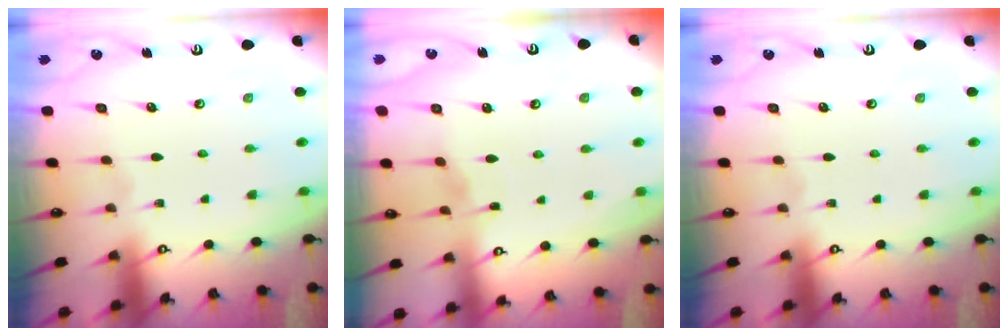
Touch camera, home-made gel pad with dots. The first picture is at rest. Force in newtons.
{"total": 2.7, "press": 2.6, "slide": 0.4}
{"total": 0.0}